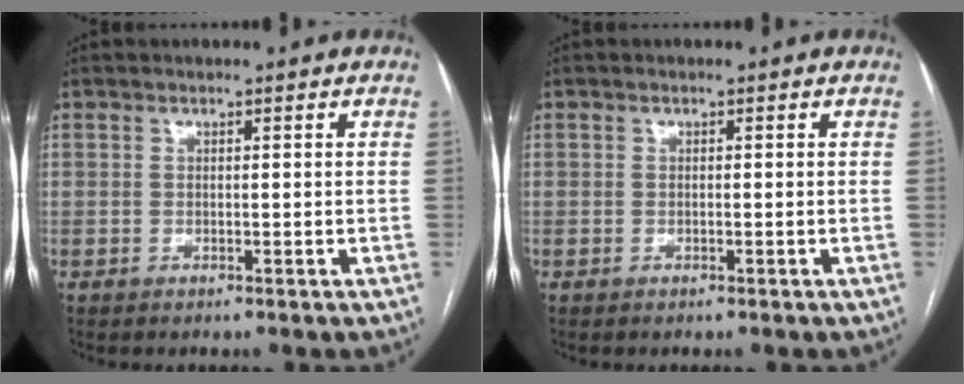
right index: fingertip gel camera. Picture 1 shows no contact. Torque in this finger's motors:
{"motor_torque": [-0.01, 0.02, 0.00, 0.01]}